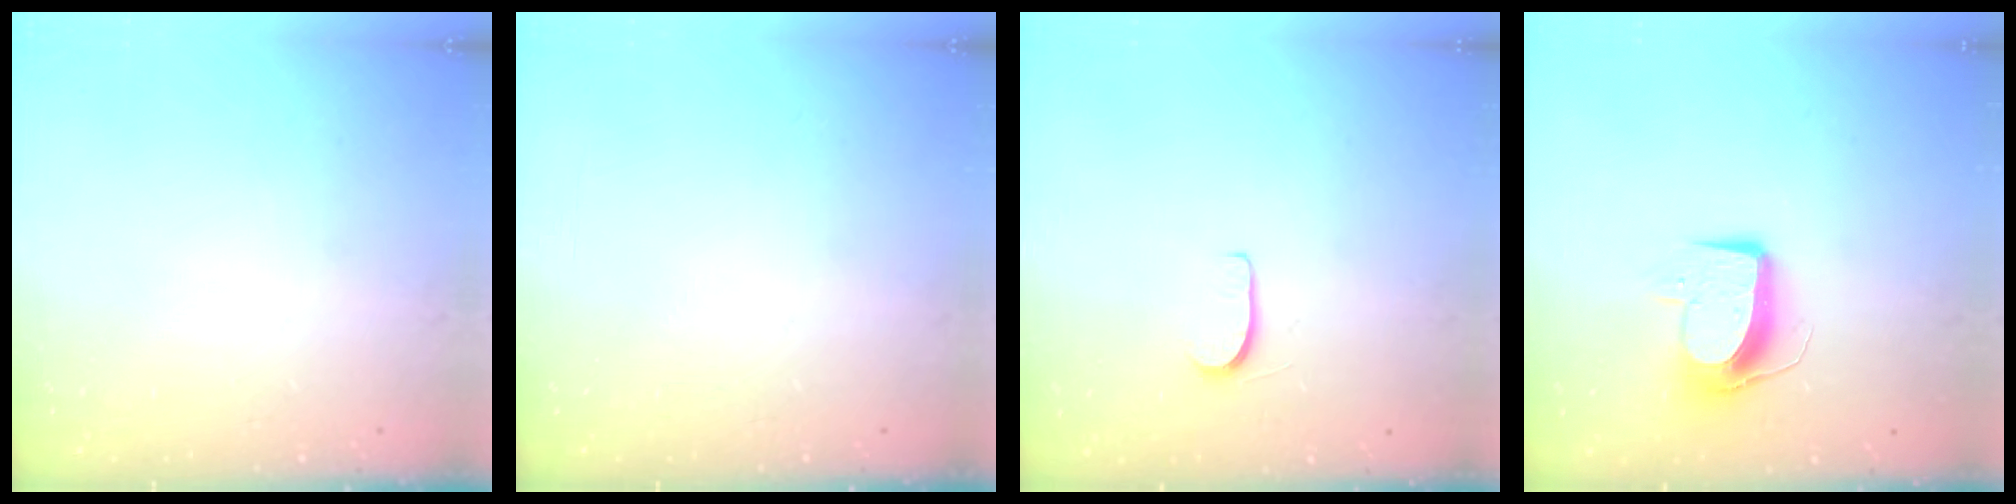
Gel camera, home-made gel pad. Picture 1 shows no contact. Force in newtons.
{"total": 0.0}
{"total": 5.0, "press": 5.0, "slide": 0.5}
{"total": 10.0, "press": 10.0, "slide": 0.5}